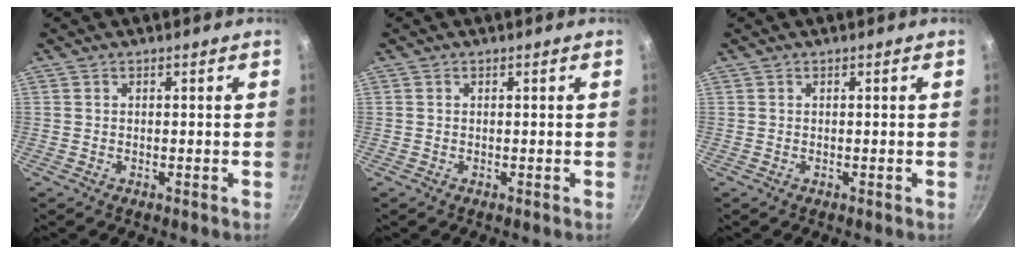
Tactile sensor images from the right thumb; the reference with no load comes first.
{"total": 0.0}
{"total": 0.0}